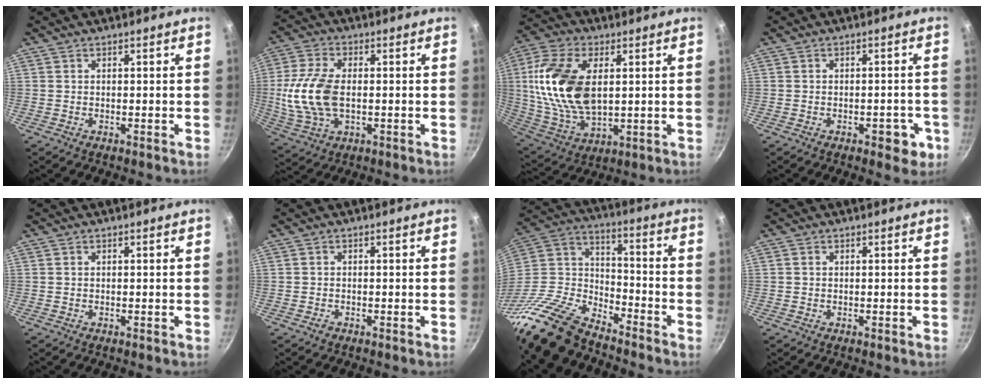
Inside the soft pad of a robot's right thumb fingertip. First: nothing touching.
{"total": 13.1, "force": [-0.5, 7.4, 10.8], "torque": [-0.220, 0.010, -0.011]}
{"total": 19.2, "force": [3.1, 11.0, 15.4], "torque": [-0.293, -0.005, 0.063]}
{"total": 5.1, "force": [-2.0, 2.8, 3.7], "torque": [-0.020, 0.017, -0.020]}
{"total": 0.0}
{"total": 0.9, "force": [-0.6, 0.6, 0.3], "torque": [-0.006, 0.004, -0.011]}
{"total": 20.1, "force": [-15.2, 9.4, 9.2], "torque": [-0.168, 0.084, -0.300]}
{"total": 0.0}